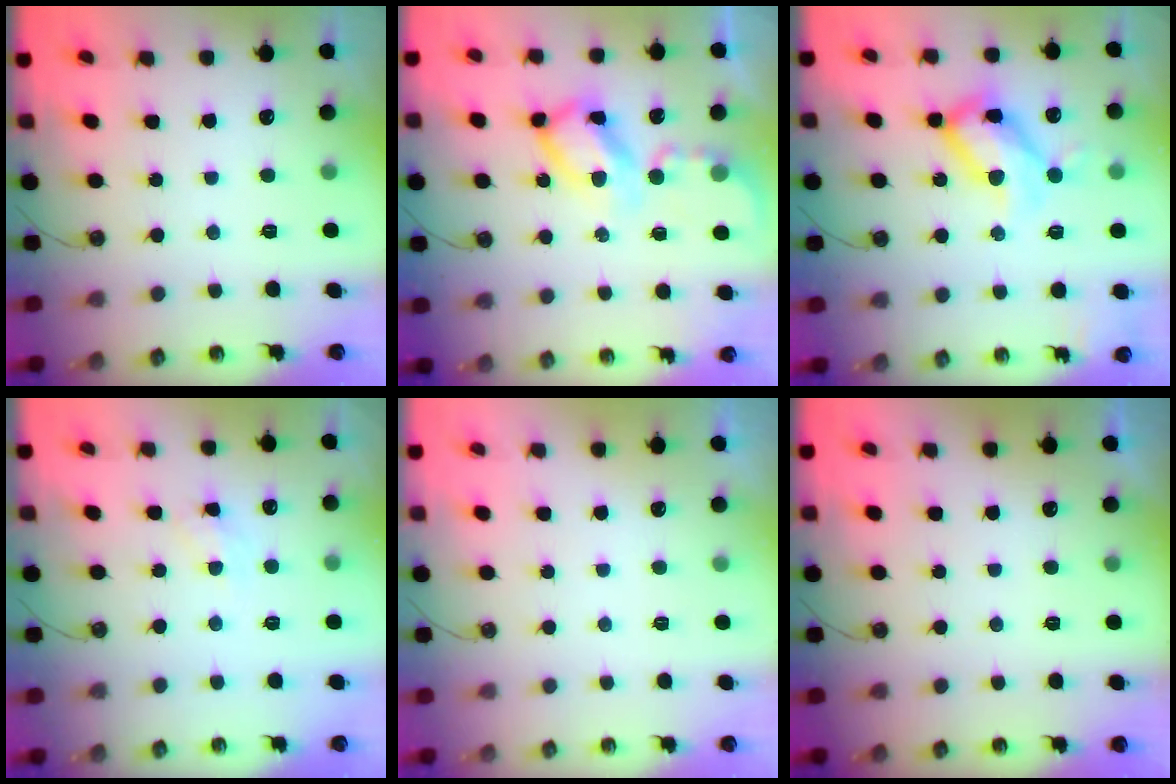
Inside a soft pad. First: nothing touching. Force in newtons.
{"total": 12.4, "press": 12.3, "slide": 1.2}
{"total": 17.9, "press": 17.8, "slide": 1.9}
{"total": 5.0, "press": 4.9, "slide": 0.8}
{"total": 0.0}
{"total": 0.0}